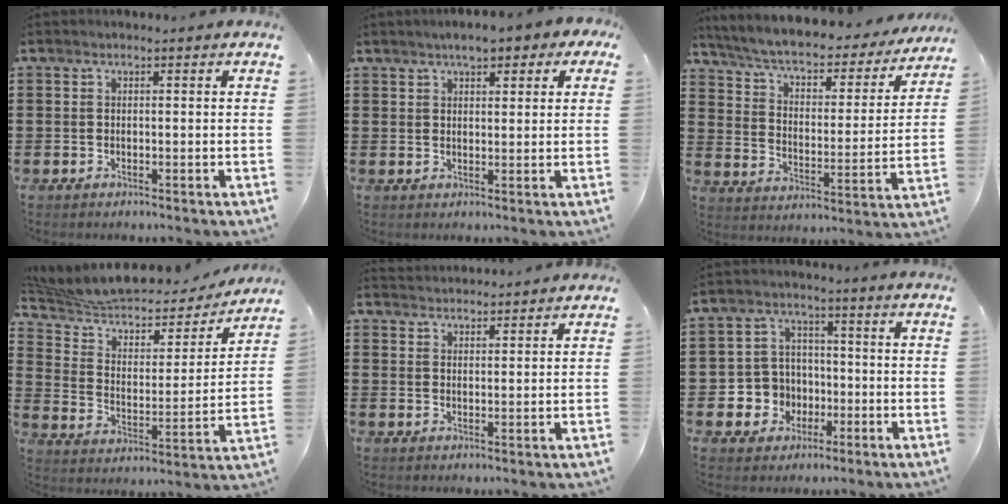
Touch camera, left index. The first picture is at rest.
{"total": 4.0, "force": [2.9, 1.4, 2.4], "torque": [-0.046, 0.004, 0.049]}
{"total": 4.9, "force": [4.1, 1.1, 2.4], "torque": [-0.067, -0.033, 0.063]}
{"total": 7.0, "force": [6.0, 2.5, 2.7], "torque": [-0.084, -0.040, 0.100]}
{"total": 2.5, "force": [2.5, -0.1, -0.3], "torque": [-0.001, -0.008, 0.049]}
{"total": 6.1, "force": [-1.4, 5.8, 1.1], "torque": [-0.047, 0.013, -0.024]}